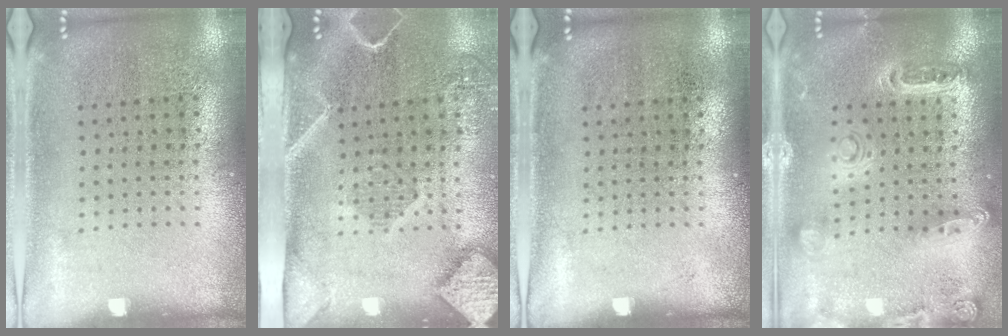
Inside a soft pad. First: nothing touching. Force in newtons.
{"total": 2.5, "press": 1.9, "slide": 1.7}
{"total": 0.0}
{"total": 1.3, "press": 1.3, "slide": 0.4}